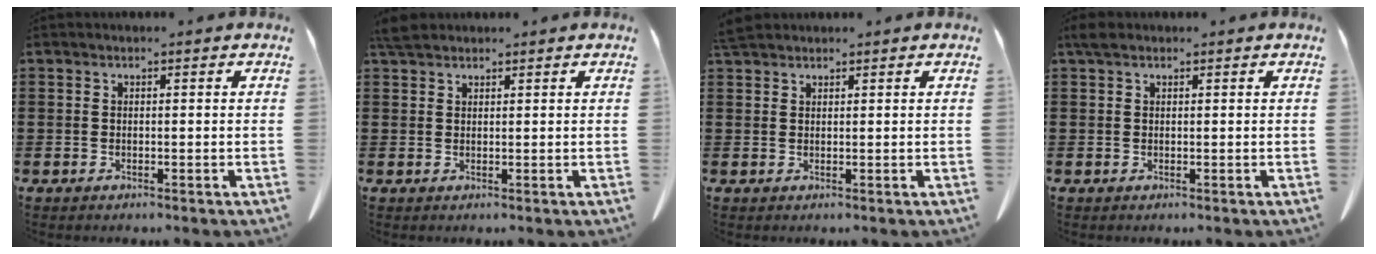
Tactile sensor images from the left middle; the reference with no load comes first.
{"total": 2.8, "force": [2.3, 1.0, 1.1], "torque": [-0.030, 0.004, 0.047]}
{"total": 2.2, "force": [2.0, 0.6, 0.9], "torque": [-0.024, 0.002, 0.040]}
{"total": 1.6, "force": [1.0, 0.9, 0.8], "torque": [-0.021, 0.004, 0.020]}